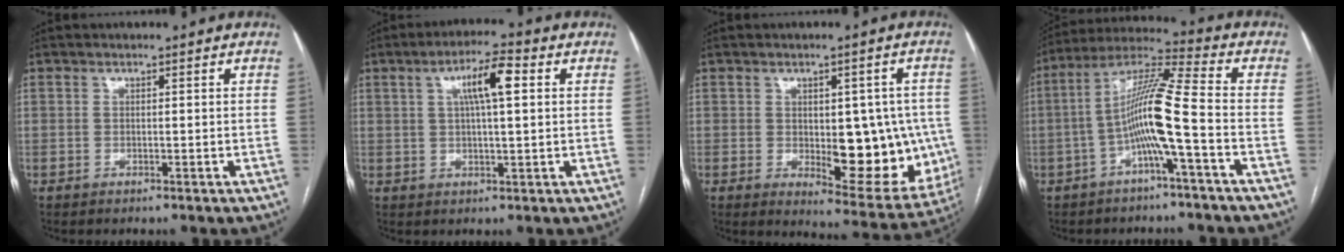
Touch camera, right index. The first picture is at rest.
{"total": 7.0, "force": [2.0, 1.1, 6.6], "torque": [-0.118, 0.015, 0.033]}
{"total": 14.3, "force": [-1.3, 6.2, 12.9], "torque": [-0.146, 0.000, 0.002]}
{"total": 10.5, "force": [-2.9, -0.7, 10.1], "torque": [-0.191, 0.025, -0.060]}